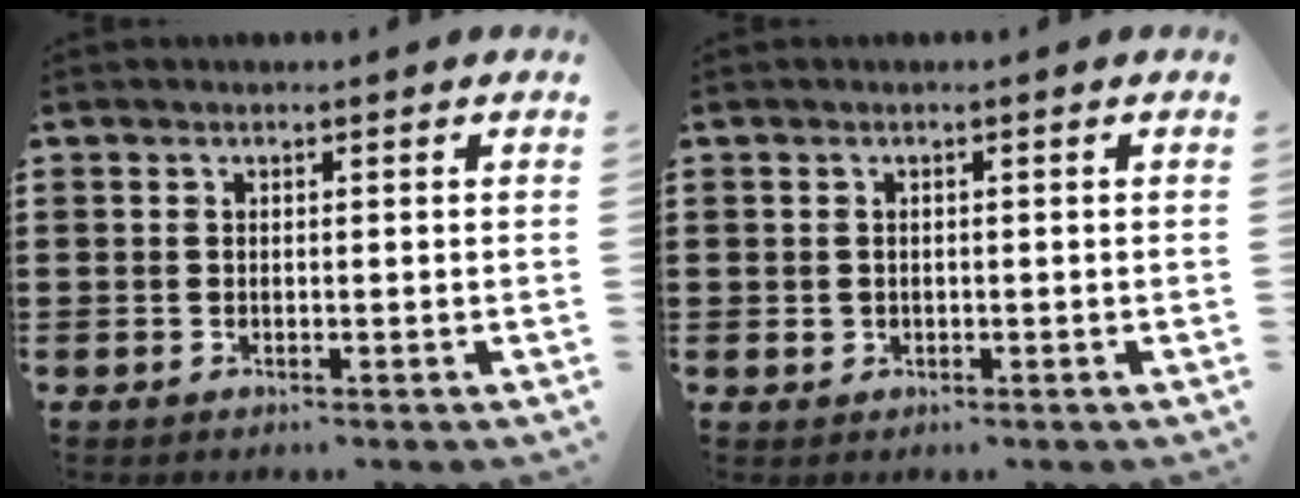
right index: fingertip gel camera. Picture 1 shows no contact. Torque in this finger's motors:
{"motor_torque": [1.10, 1.04, 0.04, 0.02]}